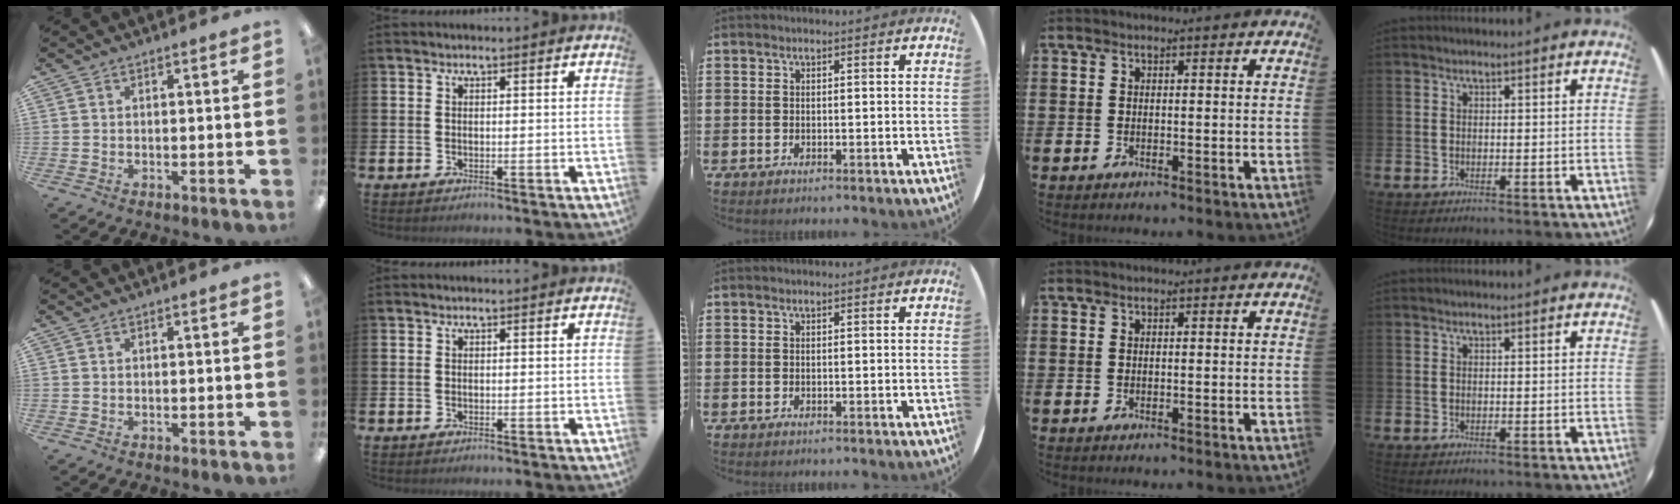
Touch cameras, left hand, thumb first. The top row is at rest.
{}